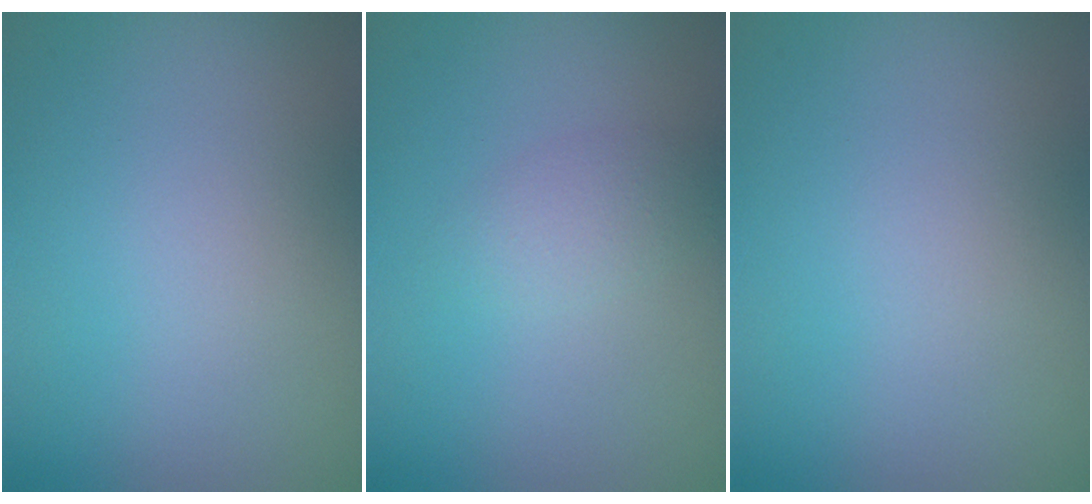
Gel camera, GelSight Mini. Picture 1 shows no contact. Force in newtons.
{"total": 1.5, "press": 1.5, "slide": 0.1}
{"total": 0.0}